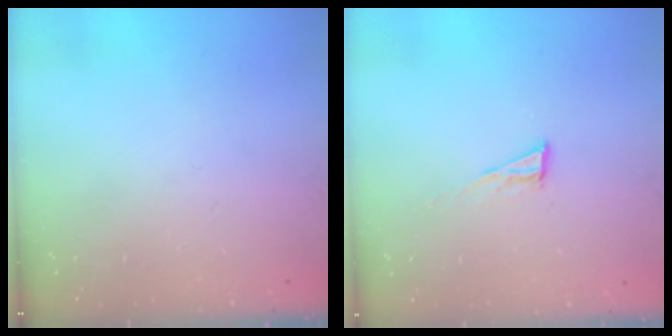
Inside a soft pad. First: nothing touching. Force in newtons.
{"total": 5.7, "press": 5.5, "slide": 1.4}